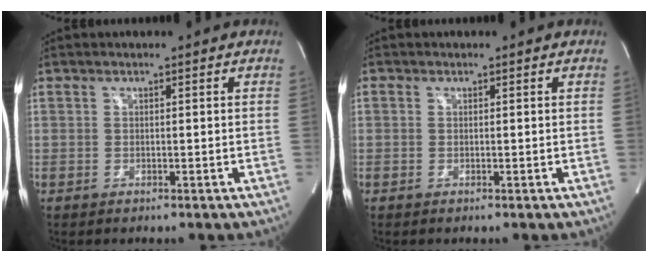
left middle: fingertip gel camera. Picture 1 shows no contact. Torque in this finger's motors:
{"motor_torque": [-0.01, -0.36, 0.05, -0.01]}